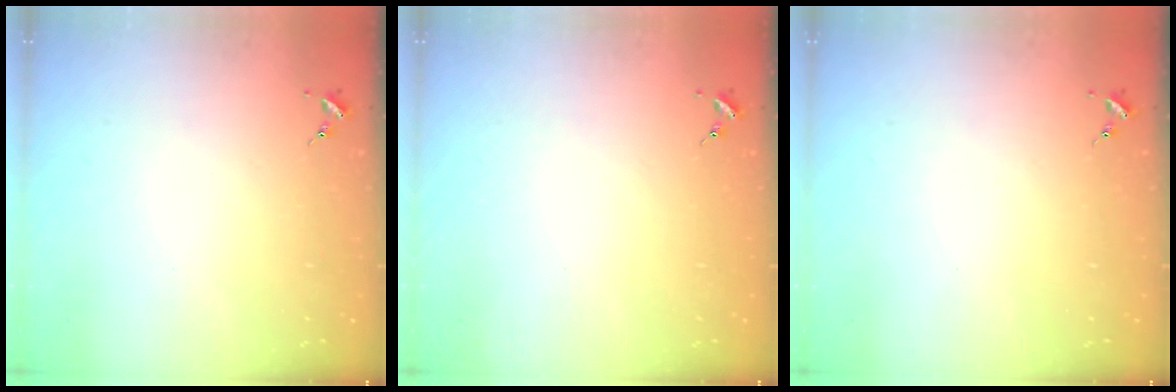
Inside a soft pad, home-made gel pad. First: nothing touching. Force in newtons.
{"total": 0.0}
{"total": 0.0}